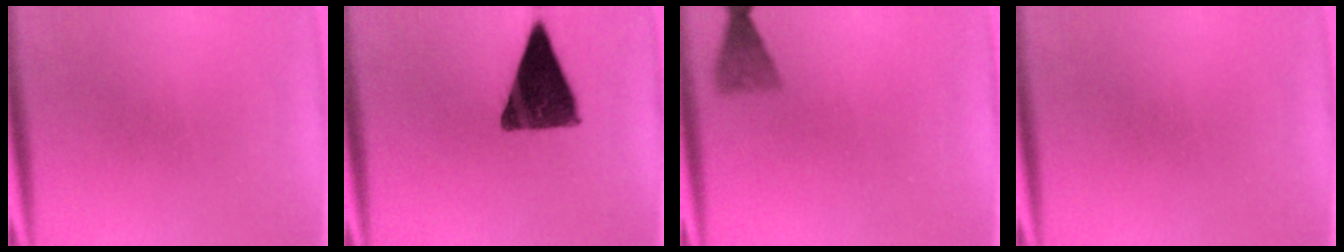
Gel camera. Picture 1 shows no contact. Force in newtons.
{"total": 12.9}
{"total": 2.5}
{"total": 0.0}